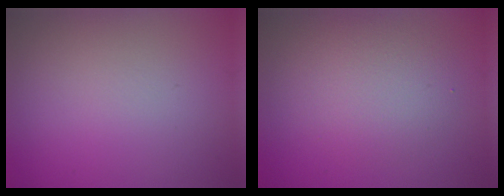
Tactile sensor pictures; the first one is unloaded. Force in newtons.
{"total": 3.5, "press": 3.5, "slide": 0.2}